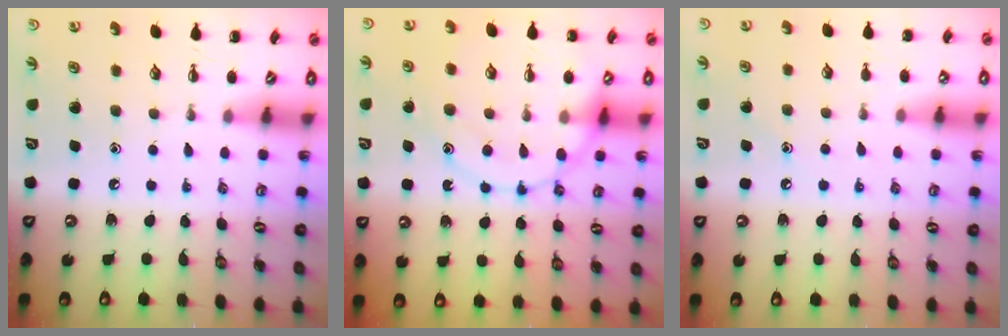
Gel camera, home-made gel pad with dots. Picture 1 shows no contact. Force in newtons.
{"total": 15.1, "press": 15.0, "slide": 1.0}
{"total": 8.0, "press": 7.9, "slide": 1.6}